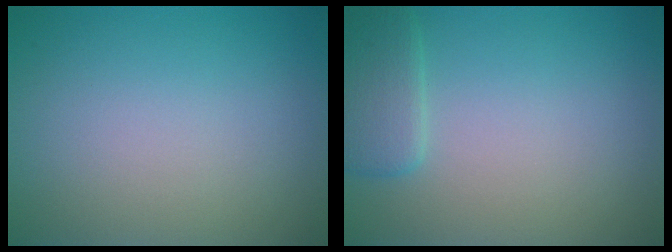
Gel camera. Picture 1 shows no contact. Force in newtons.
{"total": 2.5, "press": 2.5, "slide": 0.2}